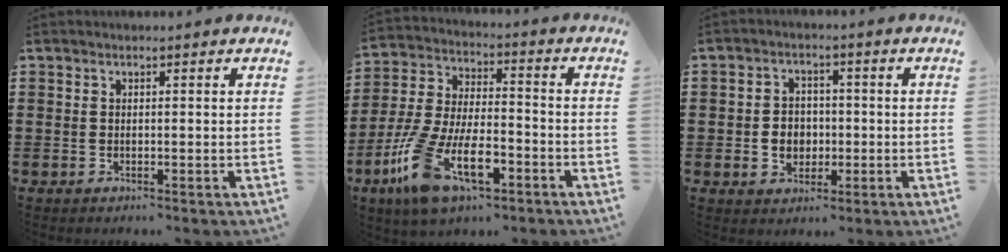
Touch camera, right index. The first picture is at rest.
{"total": 13.8, "force": [-6.5, 6.2, 10.4], "torque": [-0.235, 0.004, -0.124]}
{"total": 4.2, "force": [-0.7, 3.7, 1.9], "torque": [-0.039, 0.005, -0.017]}